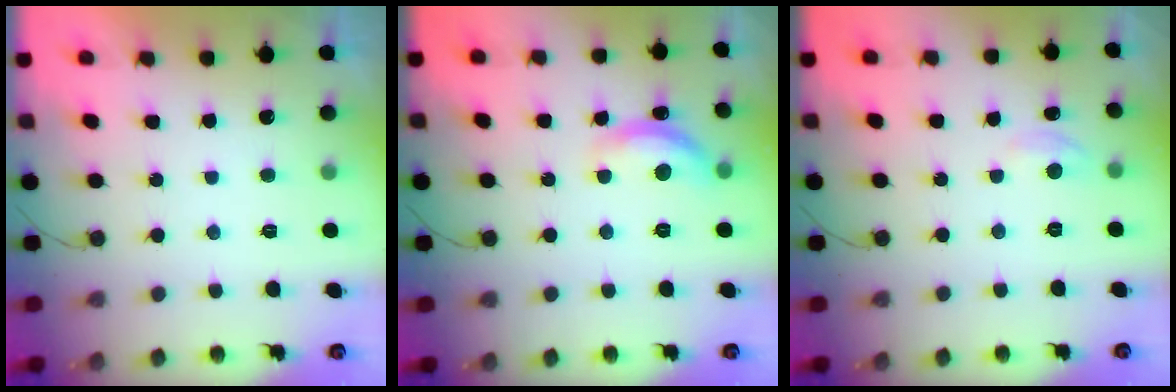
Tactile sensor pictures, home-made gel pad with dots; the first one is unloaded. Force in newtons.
{"total": 13.0, "press": 12.9, "slide": 0.7}
{"total": 3.6, "press": 3.6, "slide": 0.5}